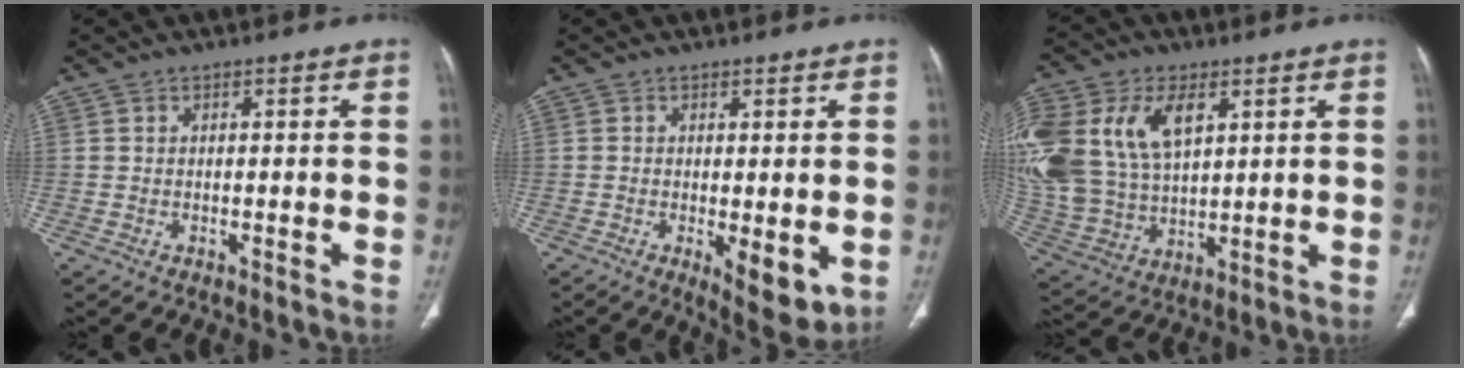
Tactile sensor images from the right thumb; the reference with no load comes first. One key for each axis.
{"total": 7.1, "fx": -1.5, "fy": 2.7, "fz": 6.4, "tx": -0.086, "ty": -0.021, "tz": -0.015}
{"total": 25.2, "fx": 8.3, "fy": 16.0, "fz": 17.6, "tx": -0.411, "ty": 0.014, "tz": 0.171}